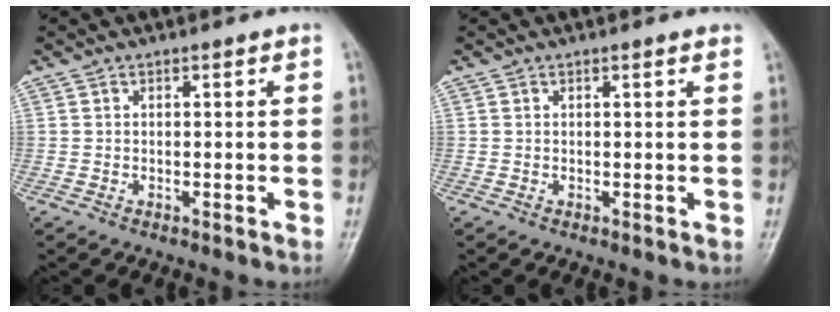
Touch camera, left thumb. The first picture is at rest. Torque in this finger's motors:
{"motor_torque": [-0.09, -0.11, -0.33, -0.28, 0.03]}